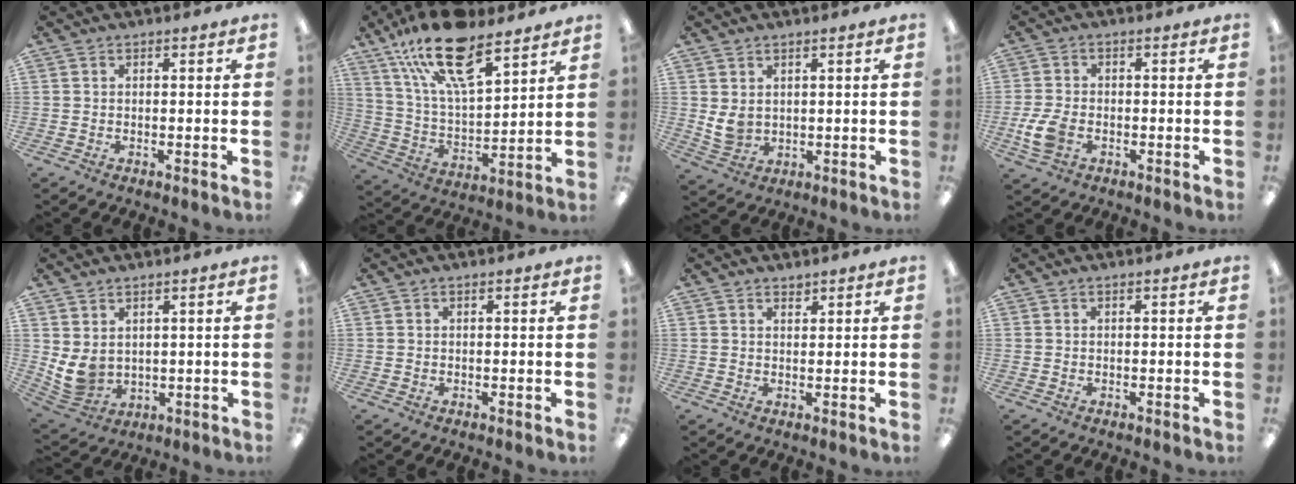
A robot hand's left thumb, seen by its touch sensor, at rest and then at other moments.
{"total": 20.8, "force": [13.4, 8.2, 13.6], "torque": [-0.235, -0.065, 0.234]}
{"total": 4.4, "force": [2.1, 3.1, 2.4], "torque": [-0.048, -0.008, 0.039]}
{"total": 6.8, "force": [-2.1, 4.3, 4.8], "torque": [-0.114, 0.002, -0.040]}
{"total": 6.6, "force": [2.4, 4.8, 3.8], "torque": [-0.102, -0.013, 0.049]}
{"total": 0.0}
{"total": 1.5, "force": [1.4, 0.5, 0.3], "torque": [0.002, -0.005, 0.025]}
{"total": 0.0}